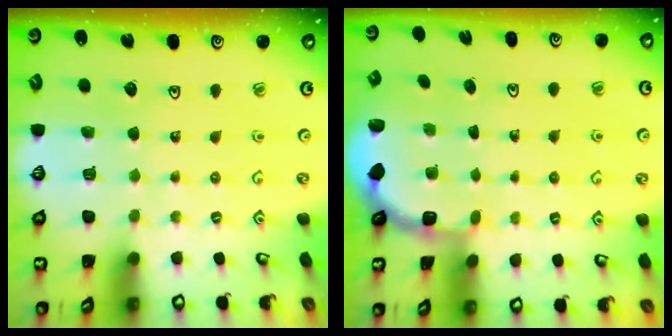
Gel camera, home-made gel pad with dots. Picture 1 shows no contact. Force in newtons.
{"total": 1.9, "press": 1.7, "slide": 0.7}